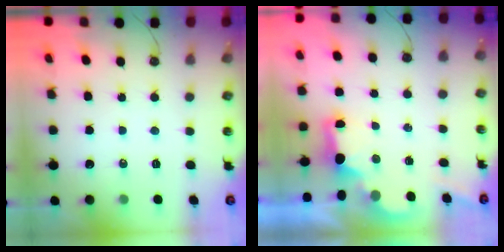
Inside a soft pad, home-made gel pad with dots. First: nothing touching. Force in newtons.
{"total": 2.5, "press": 2.3, "slide": 0.8}